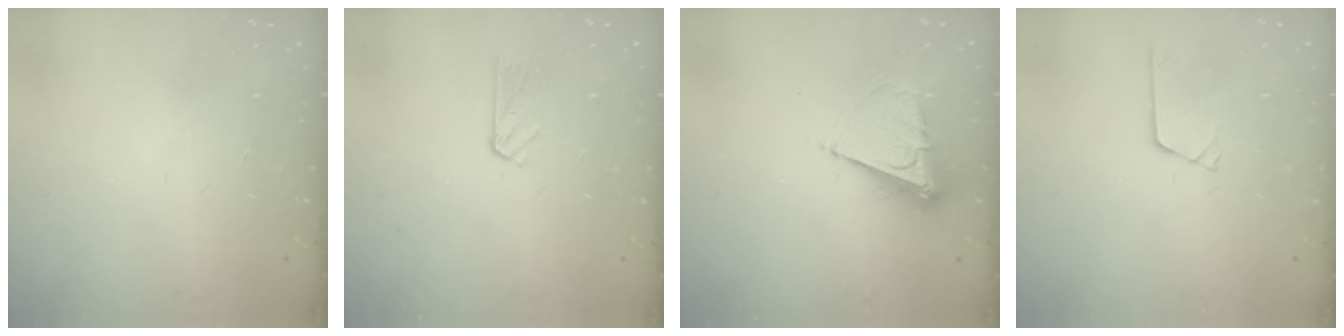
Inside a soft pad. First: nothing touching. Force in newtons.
{"total": 3.8, "press": 3.7, "slide": 0.5}
{"total": 8.7, "press": 8.6, "slide": 0.7}
{"total": 4.2, "press": 4.2, "slide": 0.3}